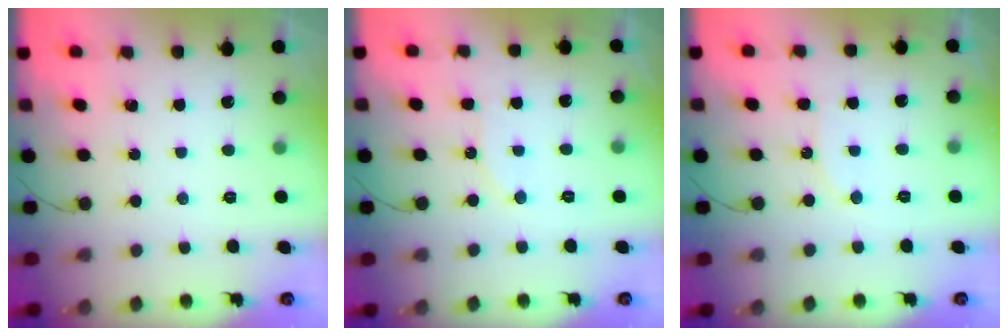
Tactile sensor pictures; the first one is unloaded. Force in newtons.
{"total": 7.5, "press": 7.2, "slide": 2.0}
{"total": 6.5, "press": 6.5, "slide": 0.4}